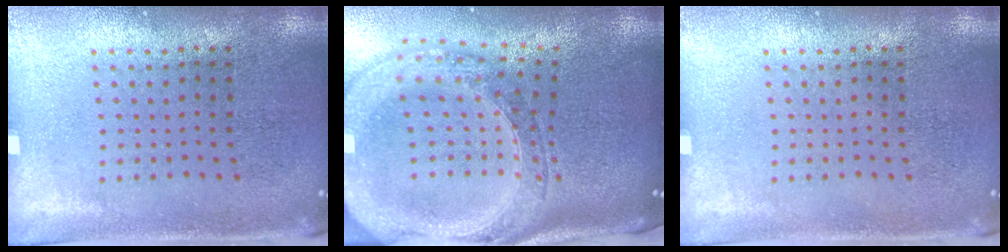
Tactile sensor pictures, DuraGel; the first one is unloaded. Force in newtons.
{"total": 3.8, "press": 3.0, "slide": 2.4}
{"total": 0.0}